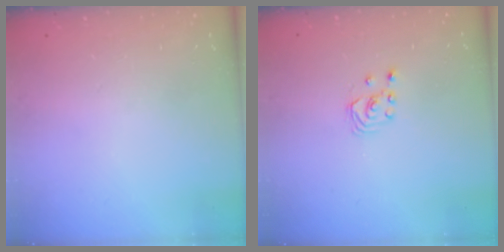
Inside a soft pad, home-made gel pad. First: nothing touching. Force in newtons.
{"total": 1.9, "press": 1.9, "slide": 0.2}